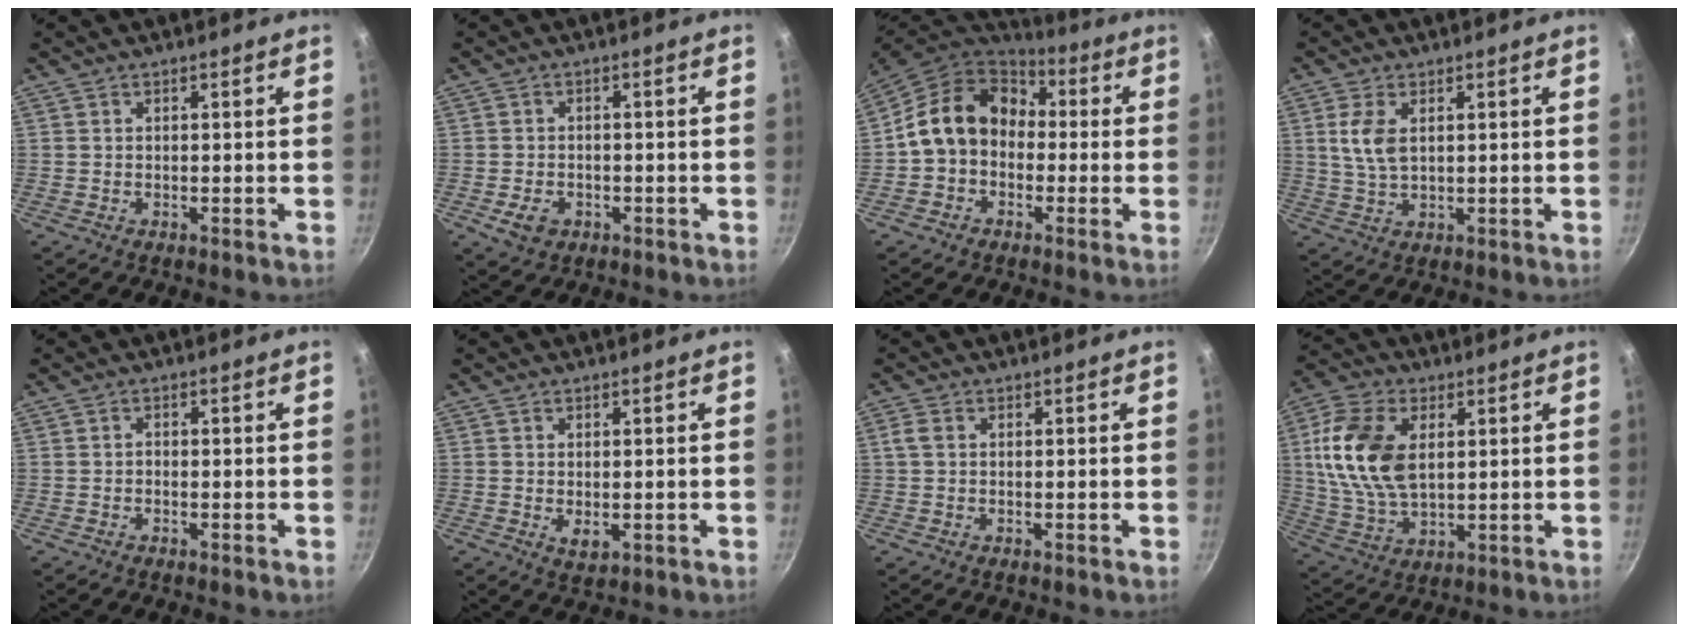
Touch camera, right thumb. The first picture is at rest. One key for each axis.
{"total": 4.6, "fx": -1.7, "fy": 3.5, "fz": 2.6, "tx": -0.039, "ty": 0.009, "tz": -0.021}
{"total": 14.3, "fx": 0.2, "fy": 11.5, "fz": 8.5, "tx": -0.111, "ty": 0.045, "tz": -0.017}
{"total": 5.8, "fx": 1.6, "fy": 3.0, "fz": 4.7, "tx": -0.096, "ty": -0.007, "tz": 0.033}
{"total": 0.6, "fx": -0.4, "fy": 0.4, "fz": 0.3, "tx": -0.006, "ty": 0.004, "tz": -0.010}
{"total": 2.8, "fx": -0.2, "fy": 1.7, "fz": 2.2, "tx": -0.036, "ty": -0.008, "tz": 0.001}
{"total": 1.8, "fx": 0.3, "fy": 1.3, "fz": 1.2, "tx": -0.026, "ty": 0.005, "tz": 0.005}
{"total": 15.9, "fx": 3.3, "fy": 9.5, "fz": 12.3, "tx": -0.229, "ty": -0.005, "tz": 0.065}